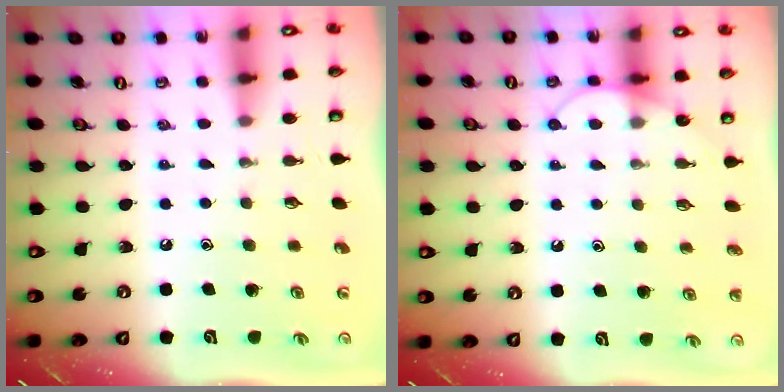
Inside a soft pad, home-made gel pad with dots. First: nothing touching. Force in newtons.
{"total": 5.5, "press": 5.5, "slide": 0.3}